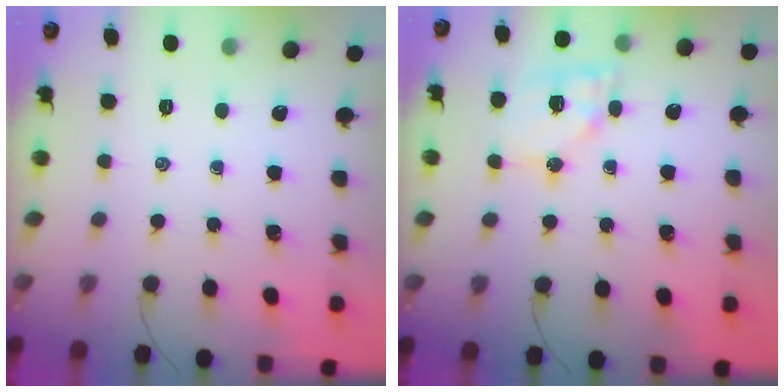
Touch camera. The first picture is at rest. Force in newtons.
{"total": 12.9, "press": 12.7, "slide": 2.0}